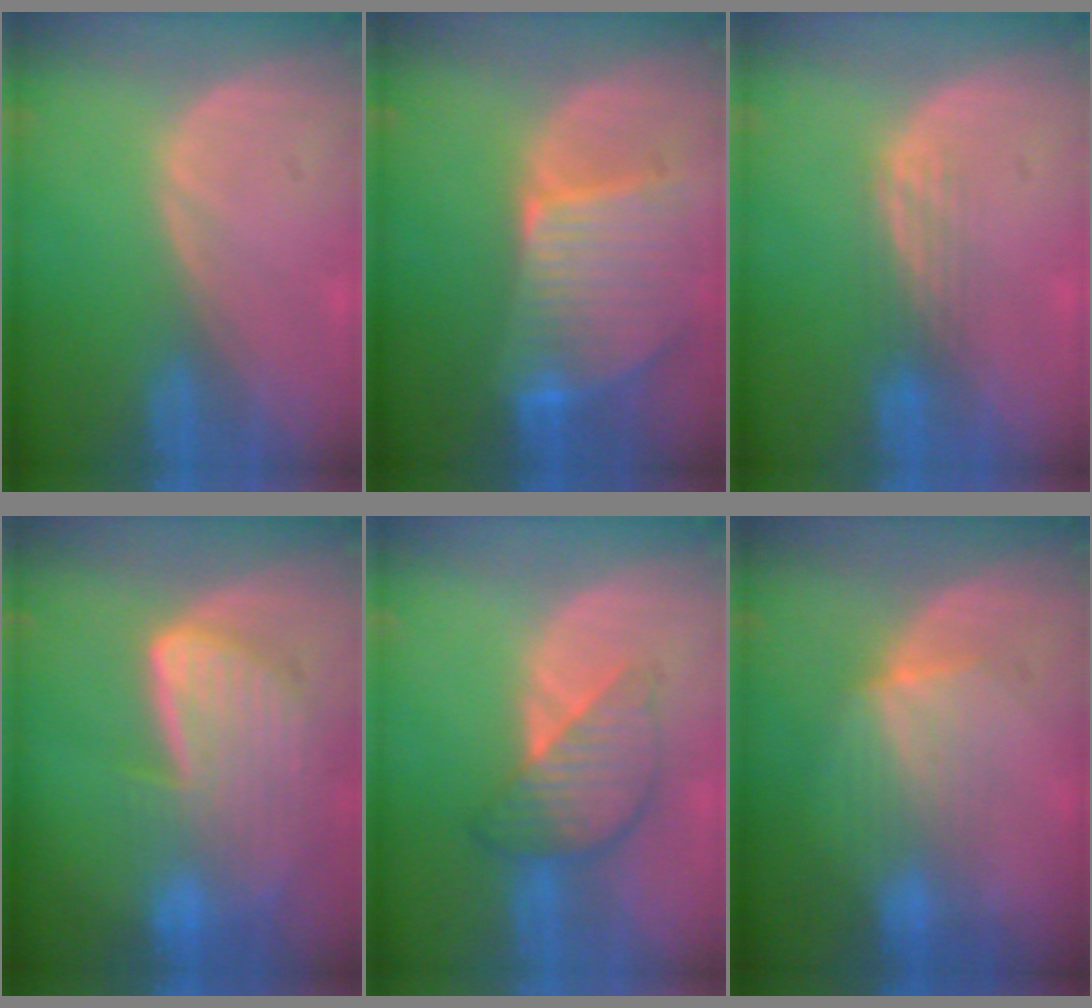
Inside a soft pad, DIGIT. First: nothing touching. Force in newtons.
{"total": 9.6, "press": 8.5, "slide": 4.5}
{"total": 2.8, "press": 2.5, "slide": 1.3}
{"total": 9.2, "press": 8.1, "slide": 4.5}
{"total": 6.3, "press": 6.3, "slide": 0.3}
{"total": 4.9, "press": 4.7, "slide": 1.2}